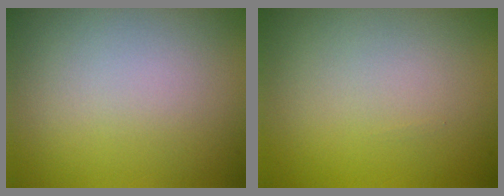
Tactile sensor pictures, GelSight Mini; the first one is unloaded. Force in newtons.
{"total": 0.0}